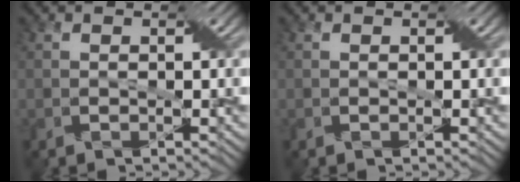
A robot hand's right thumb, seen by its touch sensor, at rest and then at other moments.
{"total": 0.0}